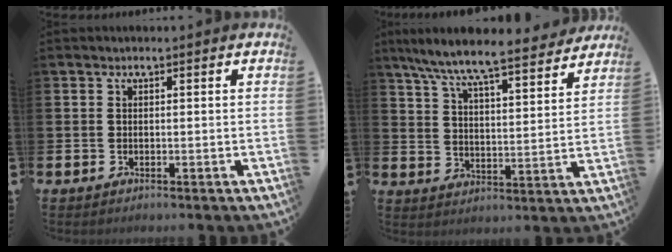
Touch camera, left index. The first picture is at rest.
{"total": 8.5, "force": [7.8, 0.7, 3.2], "torque": [-0.085, -0.060, 0.131]}